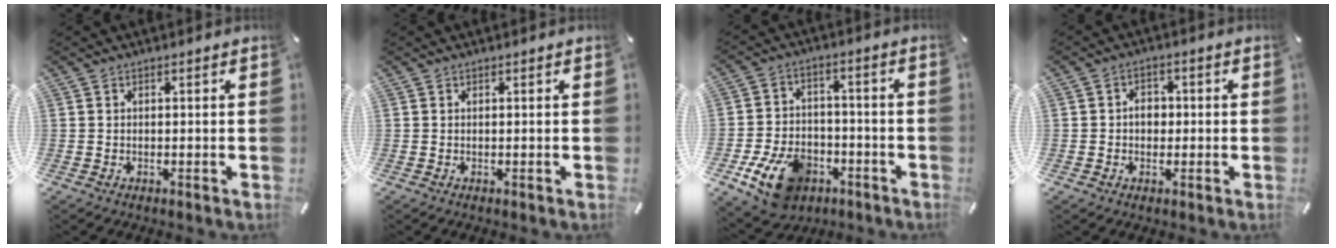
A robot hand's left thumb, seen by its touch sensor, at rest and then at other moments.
{"total": 0.0}
{"total": 13.3, "force": [-6.9, 8.7, 7.2], "torque": [-0.124, 0.043, -0.119]}
{"total": 4.2, "force": [-0.6, 3.4, 2.4], "torque": [-0.030, 0.003, -0.016]}